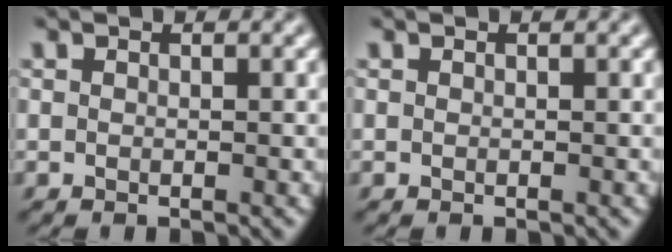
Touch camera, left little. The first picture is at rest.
{"total": 0.0}